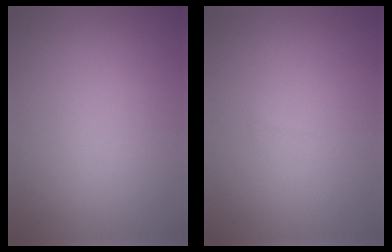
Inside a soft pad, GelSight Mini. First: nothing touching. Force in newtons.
{"total": 0.0}